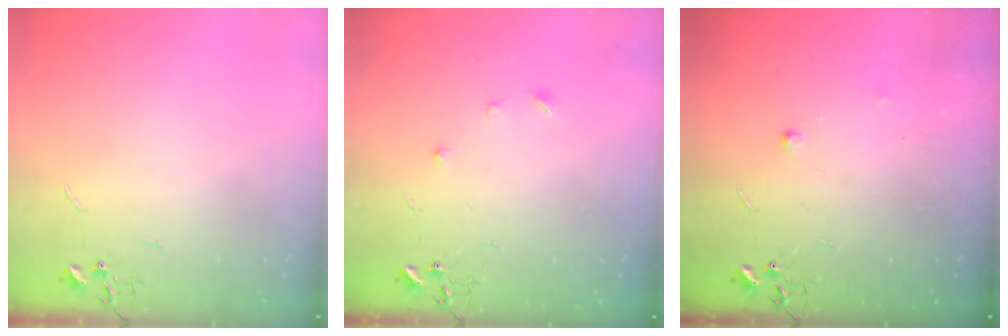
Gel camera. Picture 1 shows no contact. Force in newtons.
{"total": 5.7, "press": 5.7, "slide": 0.7}
{"total": 6.1, "press": 6.0, "slide": 0.9}